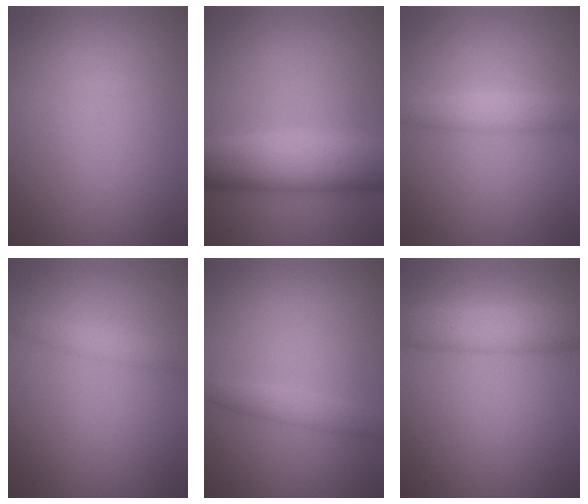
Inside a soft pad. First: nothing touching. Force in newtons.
{"total": 8.8, "press": 8.8, "slide": 0.1}
{"total": 2.6, "press": 2.6, "slide": 0.1}
{"total": 1.8, "press": 1.8, "slide": 0.0}
{"total": 2.1, "press": 2.1, "slide": 0.1}
{"total": 5.6, "press": 5.6, "slide": 0.1}